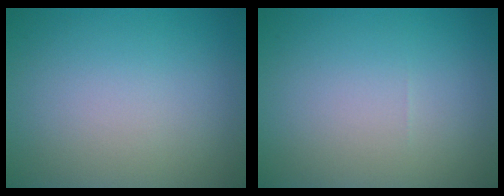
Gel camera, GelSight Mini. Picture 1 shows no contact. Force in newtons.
{"total": 0.0}